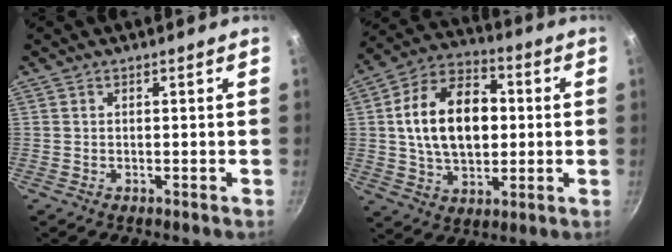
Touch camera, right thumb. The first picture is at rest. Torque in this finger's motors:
{"motor_torque": [-0.92, 1.29, 0.78, 0.03, 0.16]}